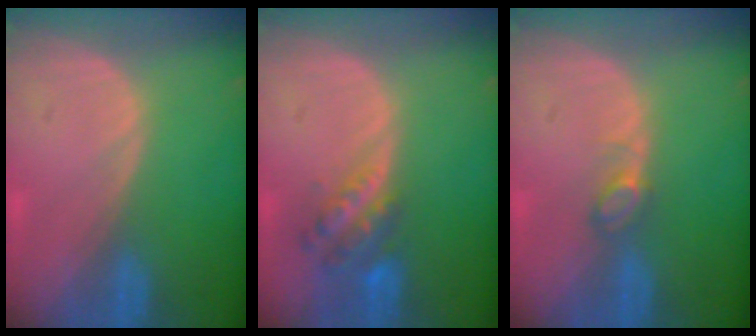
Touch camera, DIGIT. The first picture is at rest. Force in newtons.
{"total": 5.8, "press": 5.0, "slide": 2.8}
{"total": 2.2, "press": 2.2, "slide": 0.3}